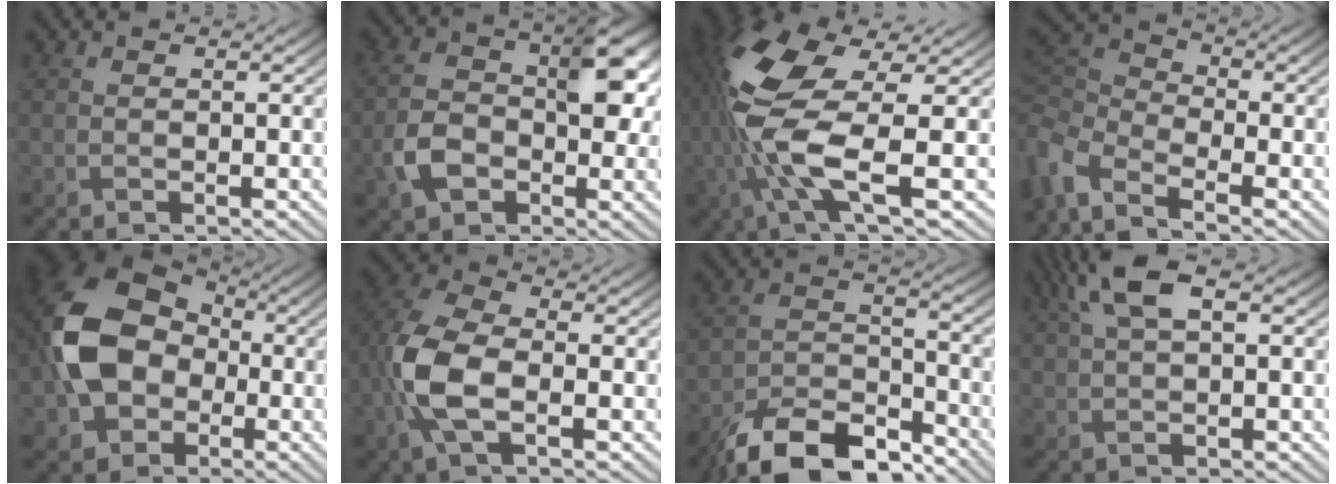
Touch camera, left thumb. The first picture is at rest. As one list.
[{"total": 9.0, "force": [-1.6, 5.9, 6.6], "torque": [-0.129, 0.002, -0.032]}, {"total": 11.5, "force": [-0.5, 4.0, 10.8], "torque": [-0.244, 0.002, -0.018]}, {"total": 5.5, "force": [-3.4, 2.5, 3.5], "torque": [-0.097, -0.014, -0.081]}, {"total": 13.5, "force": [-1.0, 10.3, 8.6], "torque": [-0.213, -0.005, -0.027]}, {"total": 8.5, "force": [-2.0, 4.6, 6.9], "torque": [-0.172, 0.006, -0.054]}, {"total": 12.4, "force": [-10.0, 4.3, 5.9], "torque": [-0.113, -0.009, -0.187]}, {"total": 5.3, "force": [2.2, 1.8, 4.4], "torque": [-0.098, 0.017, 0.041]}]